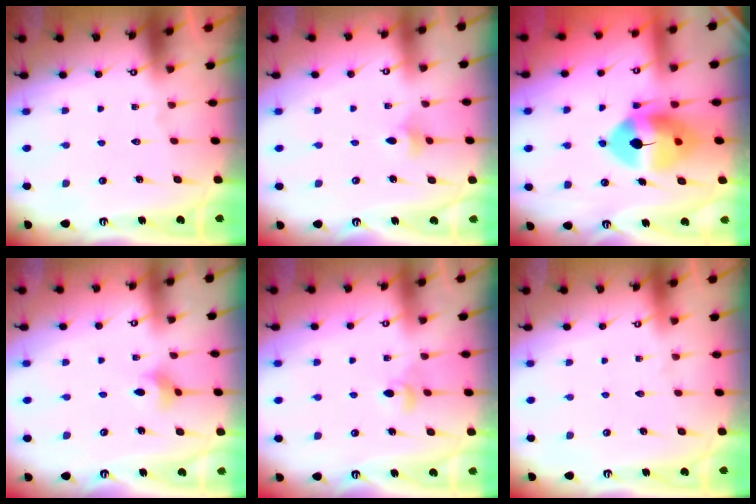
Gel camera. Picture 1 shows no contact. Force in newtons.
{"total": 2.9, "press": 2.9, "slide": 0.6}
{"total": 12.6, "press": 12.5, "slide": 1.8}
{"total": 3.7, "press": 3.6, "slide": 0.8}
{"total": 3.9, "press": 3.8, "slide": 0.7}
{"total": 0.0}